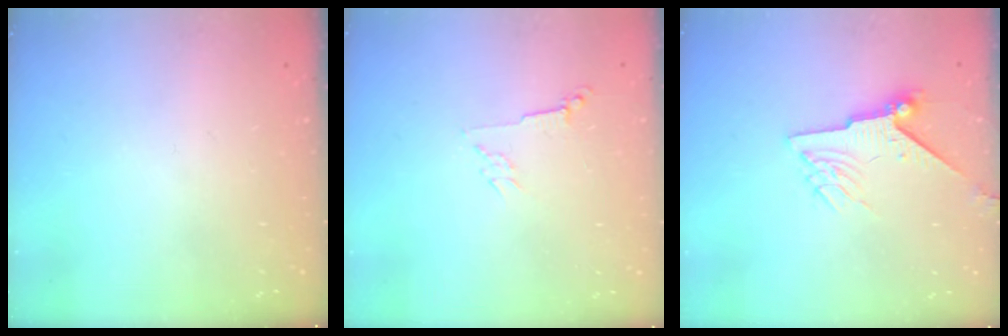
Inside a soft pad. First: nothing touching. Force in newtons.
{"total": 2.8, "press": 2.7, "slide": 0.6}
{"total": 9.1, "press": 9.1, "slide": 1.0}